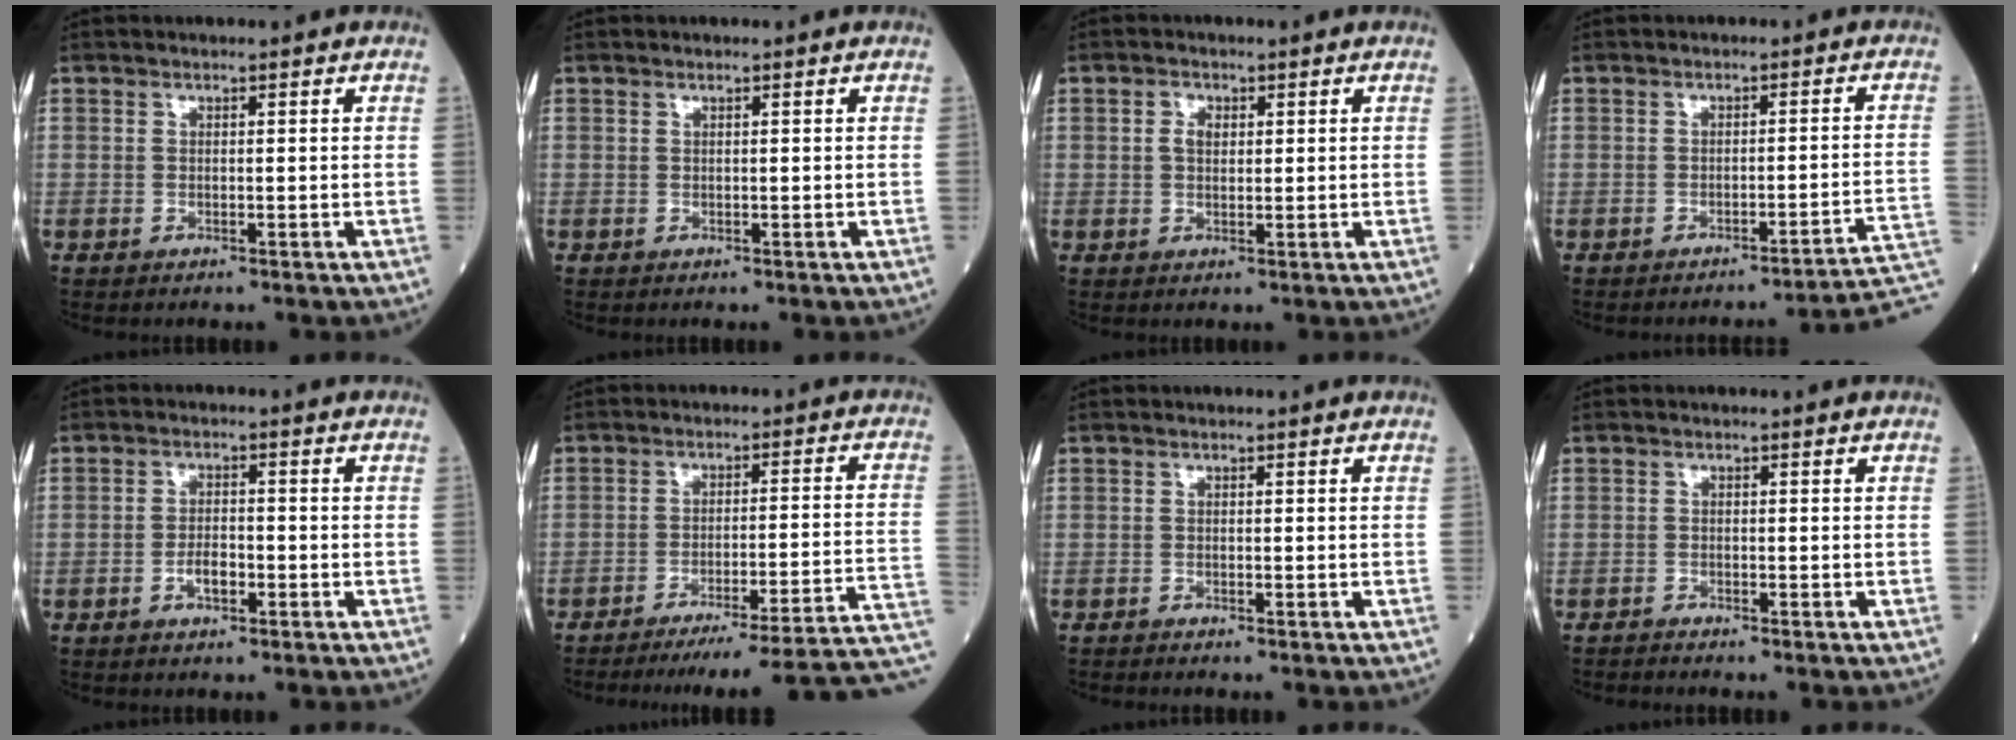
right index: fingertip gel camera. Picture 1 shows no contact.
{"total": 0.0}
{"total": 2.5, "force": [0.7, 1.6, 1.7], "torque": [-0.034, 0.005, 0.013]}
{"total": 7.3, "force": [-6.2, -1.3, 3.5], "torque": [-0.018, 0.012, -0.072]}
{"total": 2.9, "force": [-1.2, 1.3, 2.3], "torque": [-0.040, 0.004, -0.021]}
{"total": 17.5, "force": [-14.3, -0.7, 10.1], "torque": [-0.085, 0.012, -0.192]}
{"total": 0.9, "force": [-0.9, 0.0, 0.2], "torque": [0.001, 0.001, -0.016]}
{"total": 1.3, "force": [-1.3, -0.2, 0.0], "torque": [0.001, 0.000, -0.023]}